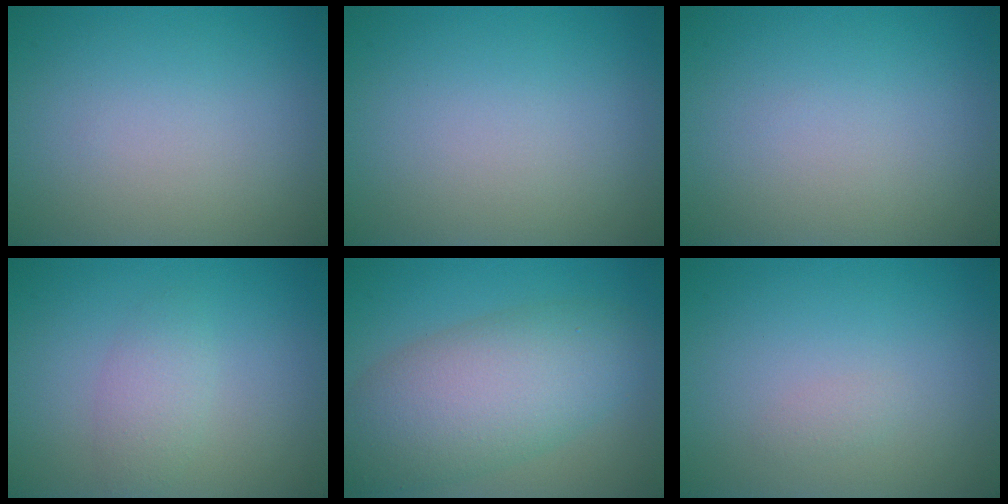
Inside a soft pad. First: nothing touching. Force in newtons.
{"total": 0.0}
{"total": 0.0}
{"total": 2.1, "press": 2.0, "slide": 0.0}
{"total": 8.3, "press": 8.2, "slide": 0.7}
{"total": 0.6, "press": 0.6, "slide": 0.0}